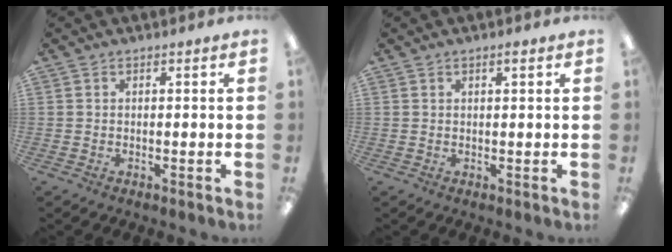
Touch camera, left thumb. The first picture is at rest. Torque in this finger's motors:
{"motor_torque": [-0.15, -0.01, -0.13, -0.13, 0.05]}